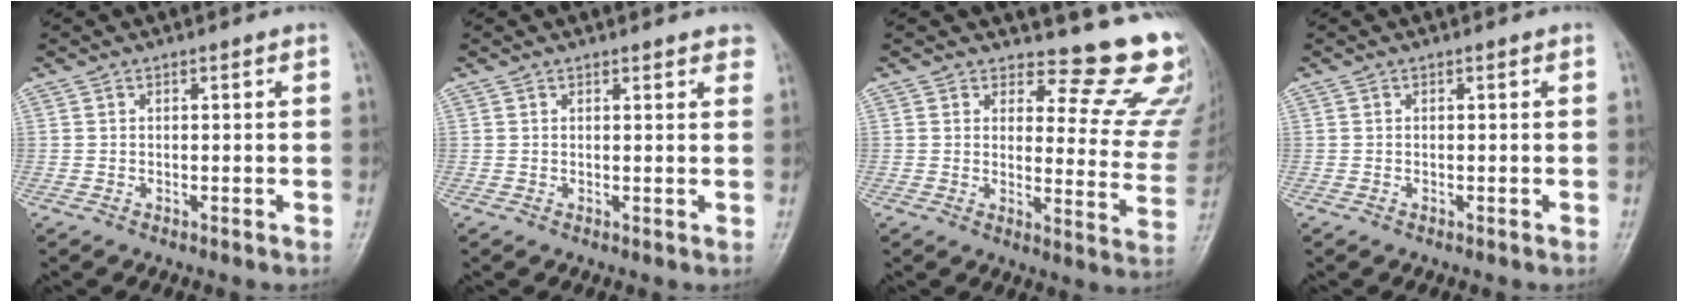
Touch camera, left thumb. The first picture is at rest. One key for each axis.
{"total": 2.6, "fx": 2.0, "fy": 0.9, "fz": 1.3, "tx": 0.003, "ty": -0.002, "tz": 0.018}
{"total": 13.5, "fx": 12.9, "fy": 3.2, "fz": 2.5, "tx": 0.011, "ty": -0.152, "tz": 0.130}
{"total": 0.0}